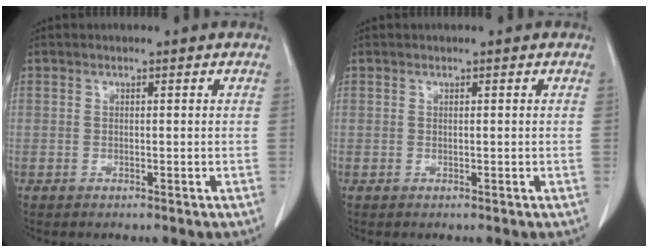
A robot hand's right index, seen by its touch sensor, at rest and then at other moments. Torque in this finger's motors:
{"motor_torque": [0.00, 0.00, 0.00, 0.00]}